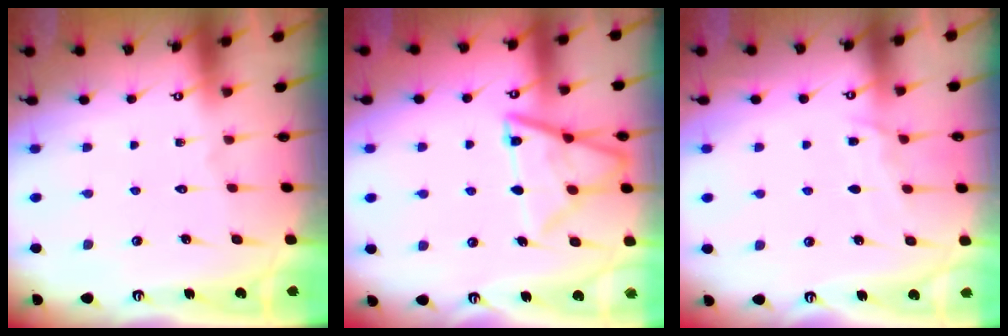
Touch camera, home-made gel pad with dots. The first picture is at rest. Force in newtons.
{"total": 14.4, "press": 14.3, "slide": 1.5}
{"total": 6.6, "press": 6.6, "slide": 0.4}